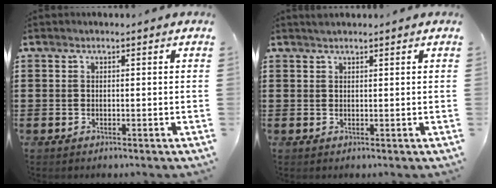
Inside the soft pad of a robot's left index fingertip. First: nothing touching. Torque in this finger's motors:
{"motor_torque": [0.61, -0.47, 0.03, 0.02]}